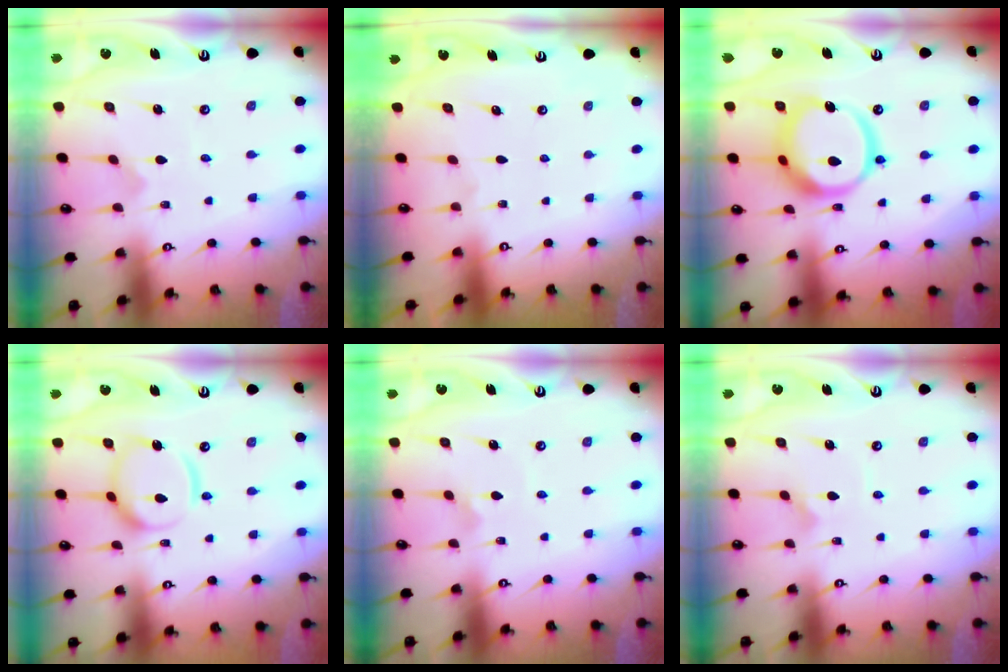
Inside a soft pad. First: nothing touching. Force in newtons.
{"total": 0.0}
{"total": 16.8, "press": 16.6, "slide": 2.3}
{"total": 13.0, "press": 12.9, "slide": 1.5}
{"total": 1.7, "press": 1.7, "slide": 0.4}
{"total": 5.0, "press": 4.9, "slide": 0.7}